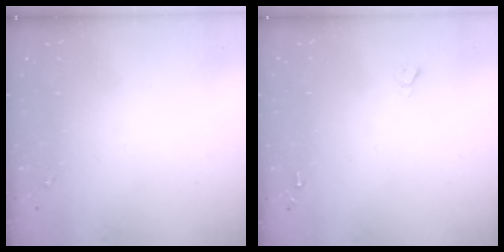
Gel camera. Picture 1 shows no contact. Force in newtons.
{"total": 1.9, "press": 1.9, "slide": 0.2}